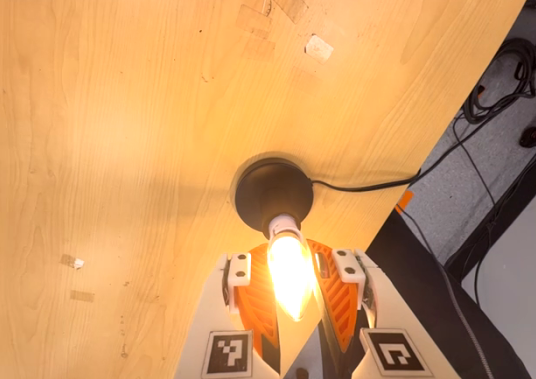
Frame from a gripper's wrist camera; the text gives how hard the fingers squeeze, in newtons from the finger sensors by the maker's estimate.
{"total": 16.2, "left": 14.4, "right": 18.0}